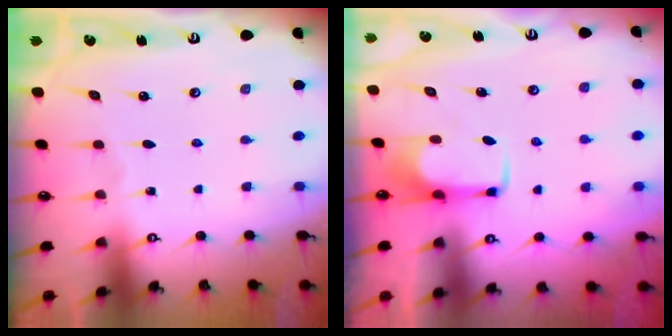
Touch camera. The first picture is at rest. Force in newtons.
{"total": 2.0, "press": 1.9, "slide": 0.3}